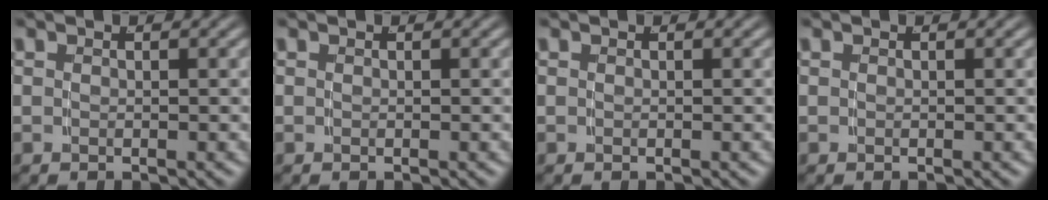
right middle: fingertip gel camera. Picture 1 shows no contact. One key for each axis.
{"total": 0.0}
{"total": 0.0}
{"total": 0.0}